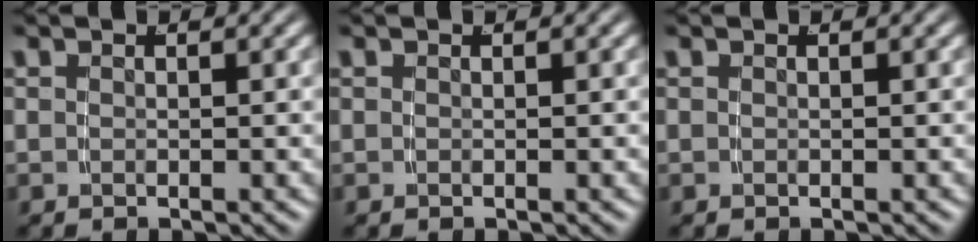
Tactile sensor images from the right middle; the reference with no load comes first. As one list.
[{"total": 0.0}, {"total": 0.0}]